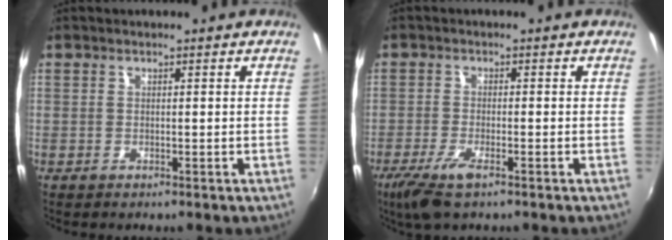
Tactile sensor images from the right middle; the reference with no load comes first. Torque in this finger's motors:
{"motor_torque": [0.91, -0.64, 0.27, 0.10]}